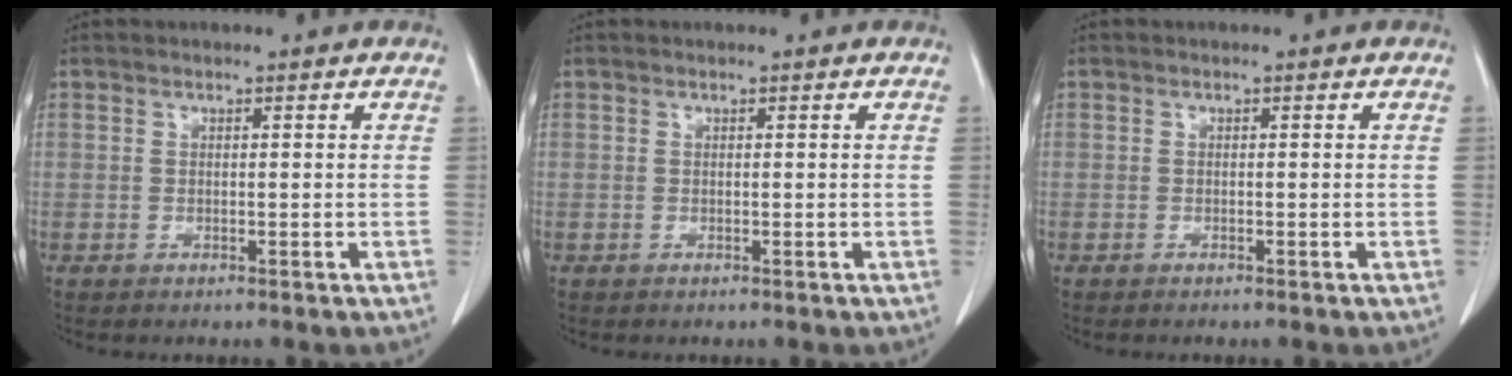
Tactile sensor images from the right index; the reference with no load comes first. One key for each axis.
{"total": 0.0}
{"total": 0.0}